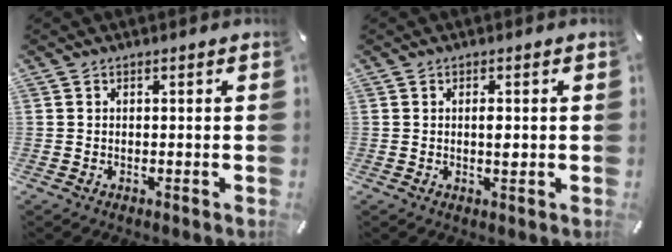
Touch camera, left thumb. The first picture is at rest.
{"total": 2.3, "force": [0.1, 0.8, 2.1], "torque": [-0.034, -0.003, -0.001]}